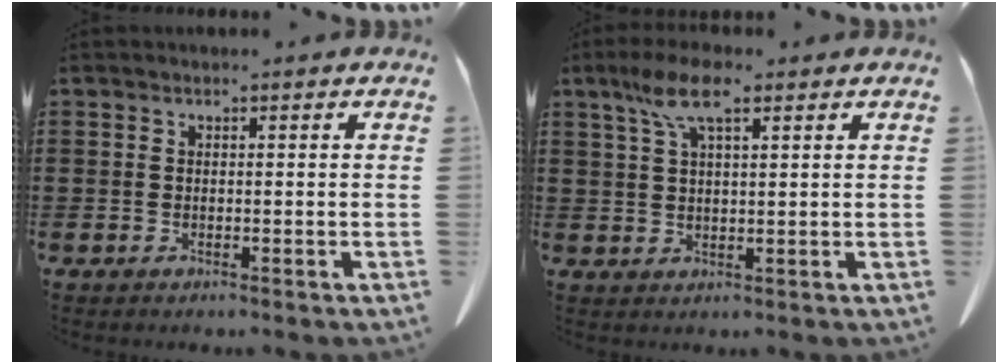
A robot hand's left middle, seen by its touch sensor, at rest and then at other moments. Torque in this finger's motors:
{"motor_torque": [2.14, 0.00, 0.33, 0.13]}